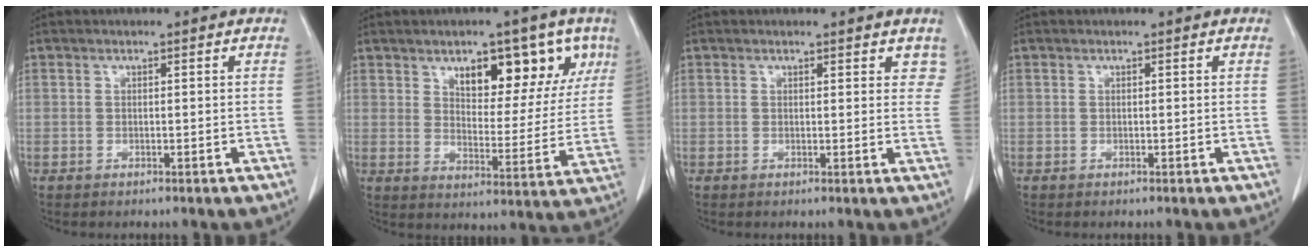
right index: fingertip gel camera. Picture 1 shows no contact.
{"total": 11.7, "force": [6.7, 5.3, 8.0], "torque": [-0.095, 0.003, 0.101]}
{"total": 3.5, "force": [2.9, 1.5, 1.3], "torque": [0.008, -0.005, 0.020]}
{"total": 0.0}